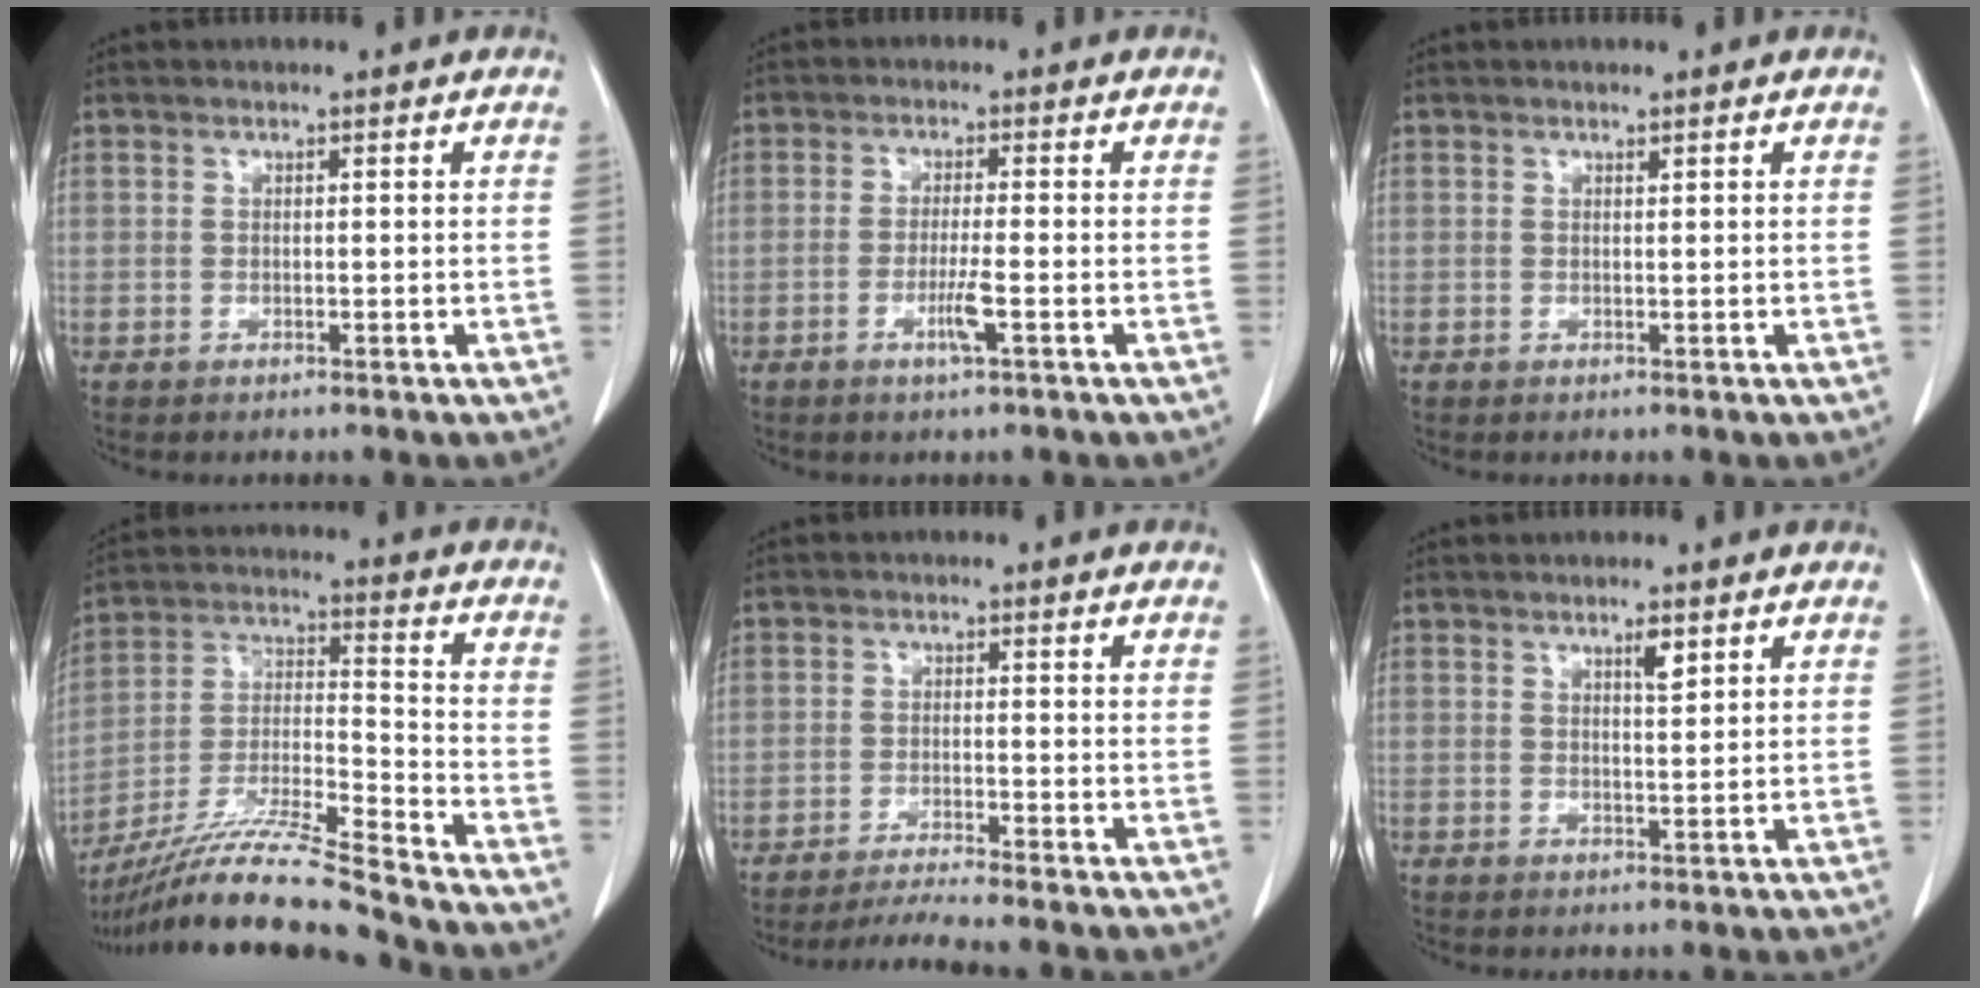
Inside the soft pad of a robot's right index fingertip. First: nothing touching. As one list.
[{"total": 3.5, "force": [-1.4, -0.2, 3.2], "torque": [-0.063, -0.006, -0.026]}, {"total": 0.0}, {"total": 17.4, "force": [-15.3, -1.1, 8.2], "torque": [-0.165, -0.016, -0.278]}, {"total": 5.6, "force": [-4.9, -1.7, 2.0], "torque": [-0.033, -0.018, -0.083]}, {"total": 2.1, "force": [1.3, 0.4, 1.7], "torque": [-0.030, -0.003, 0.021]}]